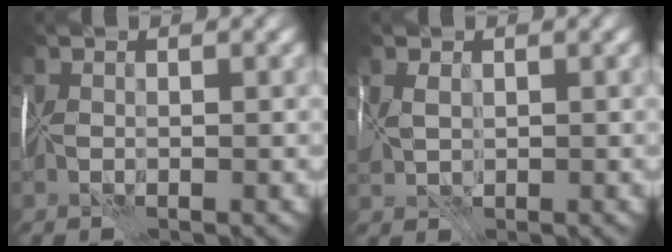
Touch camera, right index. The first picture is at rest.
{"total": 2.2, "force": [0.6, 1.2, 1.7], "torque": [-0.031, 0.002, 0.017]}